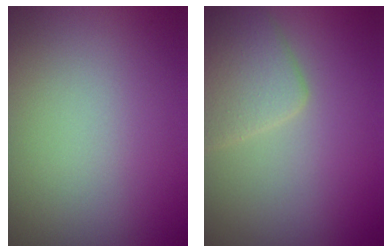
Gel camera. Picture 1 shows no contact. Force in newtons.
{"total": 3.7, "press": 3.7, "slide": 0.2}